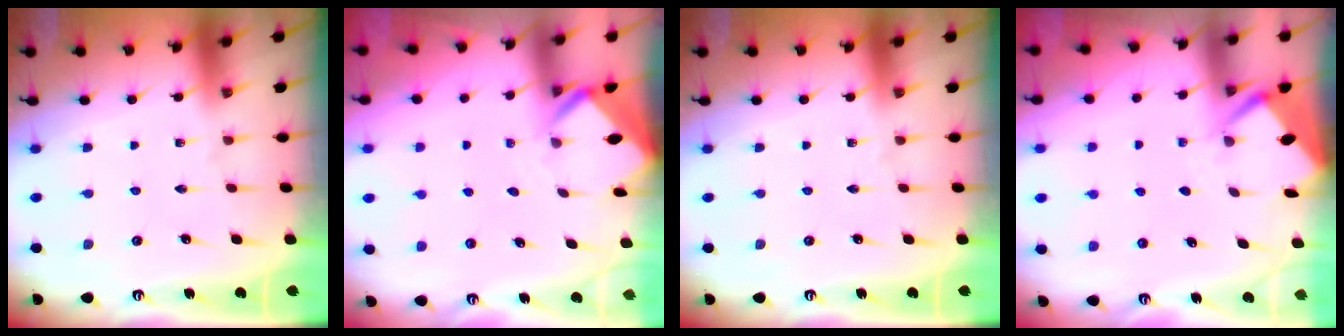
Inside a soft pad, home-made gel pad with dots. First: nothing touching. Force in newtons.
{"total": 2.8, "press": 2.8, "slide": 0.2}
{"total": 0.0}
{"total": 2.7, "press": 2.7, "slide": 0.4}